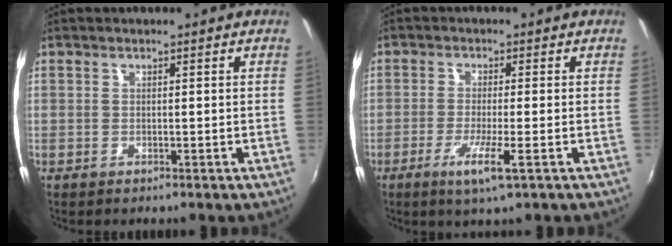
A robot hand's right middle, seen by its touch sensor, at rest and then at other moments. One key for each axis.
{"total": 5.5, "fx": -2.7, "fy": -0.1, "fz": 4.8, "tx": -0.100, "ty": -0.015, "tz": -0.052}